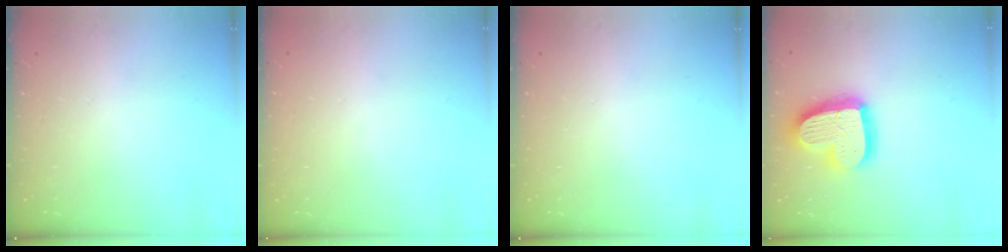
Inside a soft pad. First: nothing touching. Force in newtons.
{"total": 0.0}
{"total": 0.0}
{"total": 19.4, "press": 19.3, "slide": 1.5}